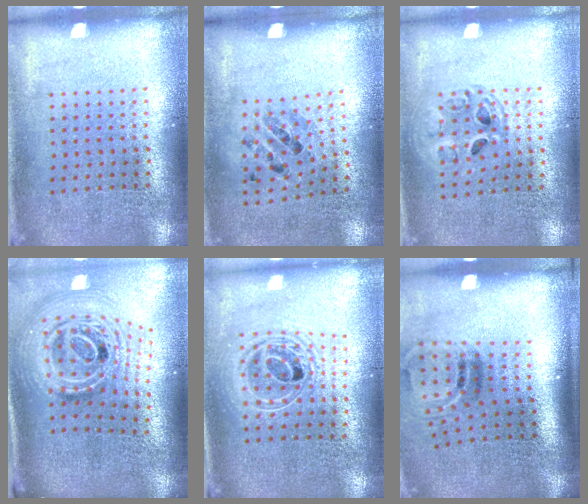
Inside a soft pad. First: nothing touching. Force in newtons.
{"total": 0.9, "press": 0.8, "slide": 0.5}
{"total": 1.3, "press": 1.3, "slide": 0.4}
{"total": 3.0, "press": 2.1, "slide": 2.2}
{"total": 1.8, "press": 1.4, "slide": 1.1}
{"total": 2.0, "press": 1.3, "slide": 1.6}